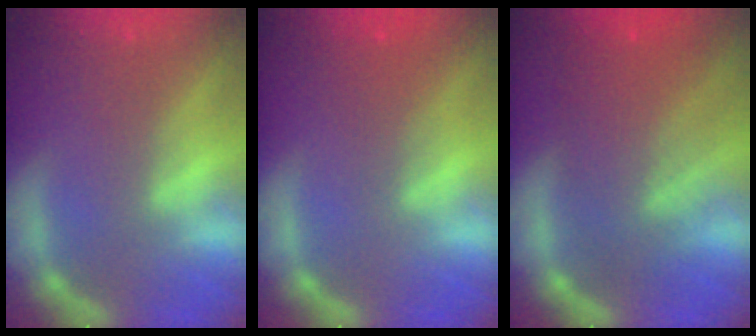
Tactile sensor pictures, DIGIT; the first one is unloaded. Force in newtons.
{"total": 2.0}
{"total": 8.5}